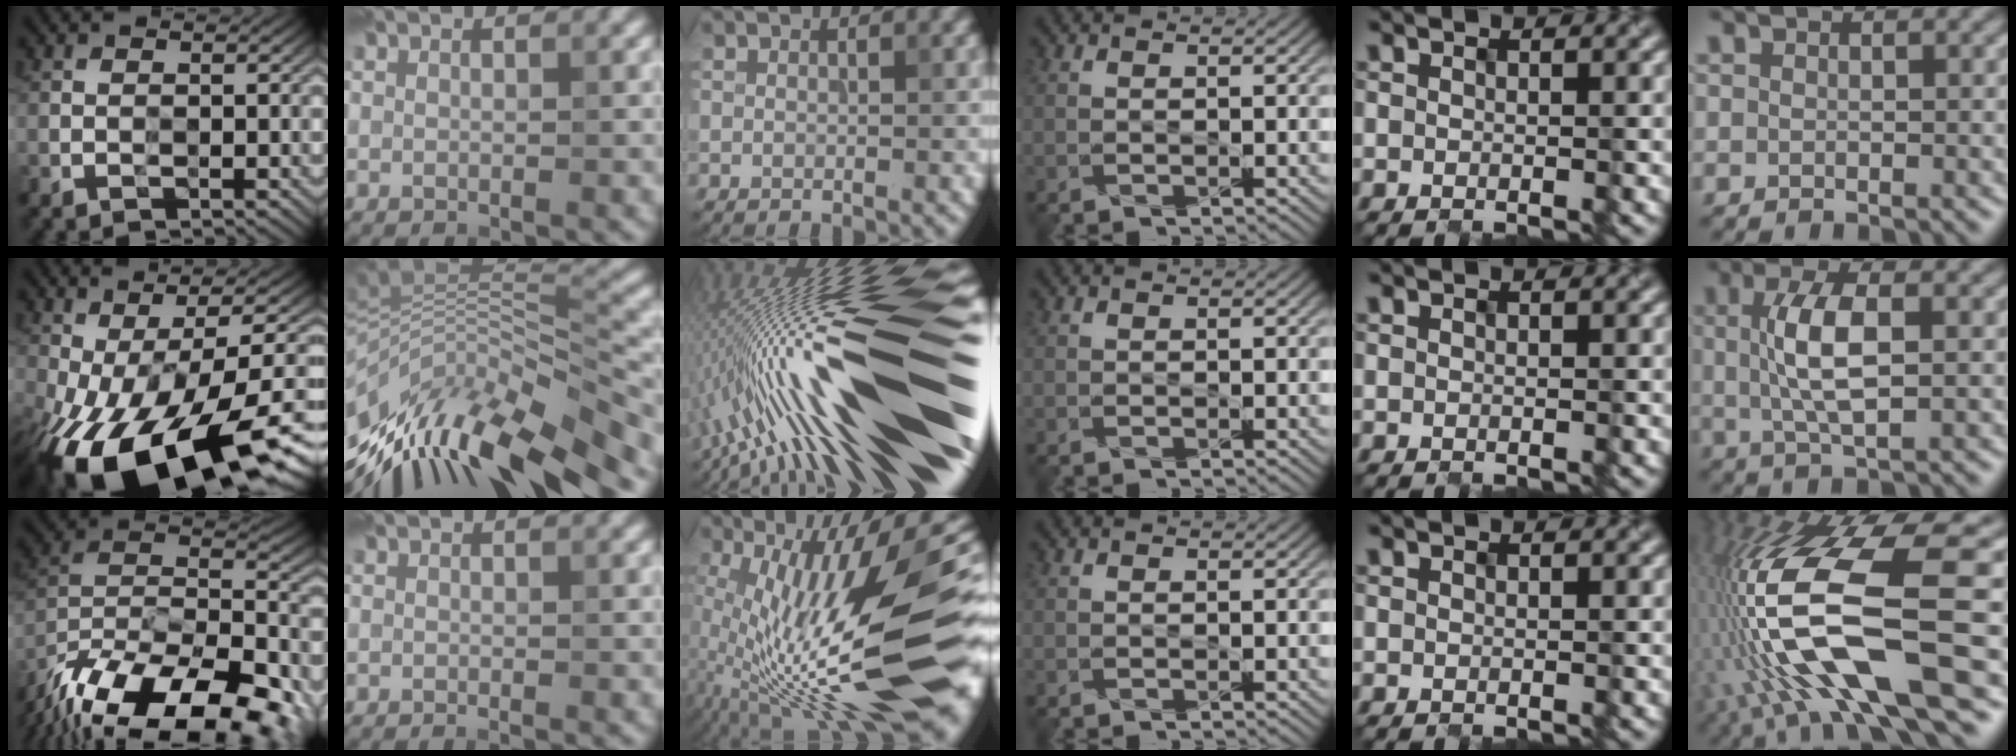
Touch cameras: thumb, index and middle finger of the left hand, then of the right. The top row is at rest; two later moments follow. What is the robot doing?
{"motion": "extract", "object": "connector and pipe"}